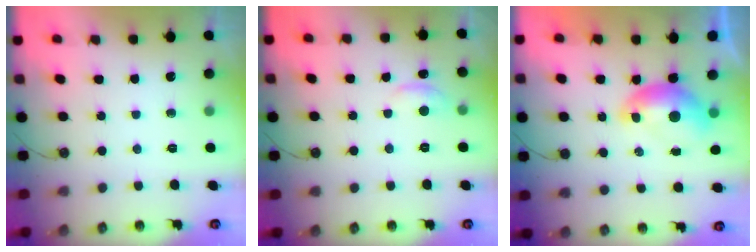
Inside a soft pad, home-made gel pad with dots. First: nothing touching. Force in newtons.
{"total": 1.2, "press": 0.7, "slide": 0.9}
{"total": 1.7, "press": 1.5, "slide": 0.6}